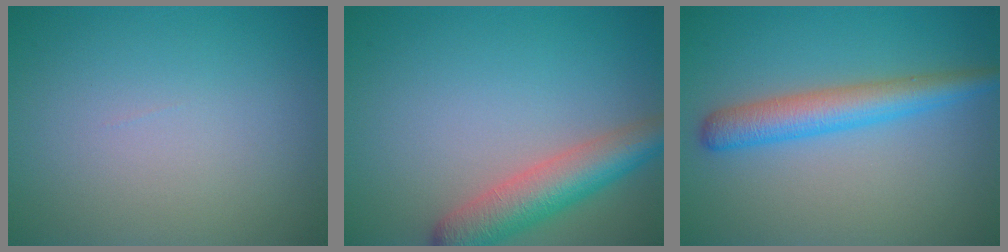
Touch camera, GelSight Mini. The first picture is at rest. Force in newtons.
{"total": 5.3, "press": 5.3, "slide": 0.3}
{"total": 4.2, "press": 4.2, "slide": 0.1}